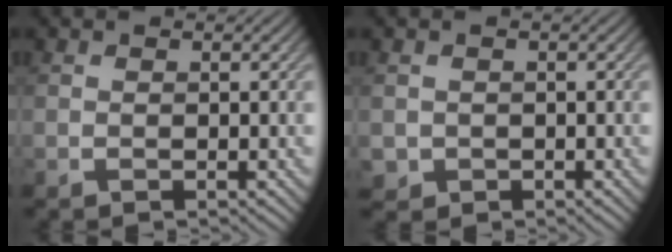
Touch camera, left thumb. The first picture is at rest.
{"total": 1.5, "force": [-0.2, 1.5, 0.1], "torque": [-0.004, -0.011, -0.006]}